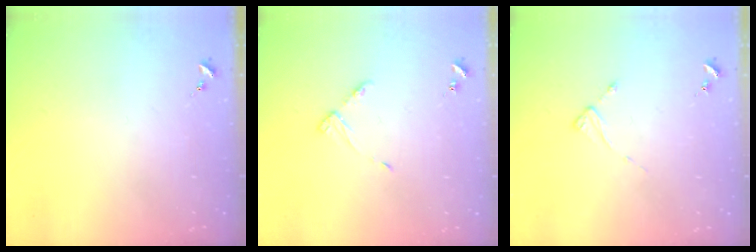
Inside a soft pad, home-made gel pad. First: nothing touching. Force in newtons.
{"total": 4.4, "press": 4.4, "slide": 0.5}
{"total": 2.0, "press": 1.9, "slide": 0.4}